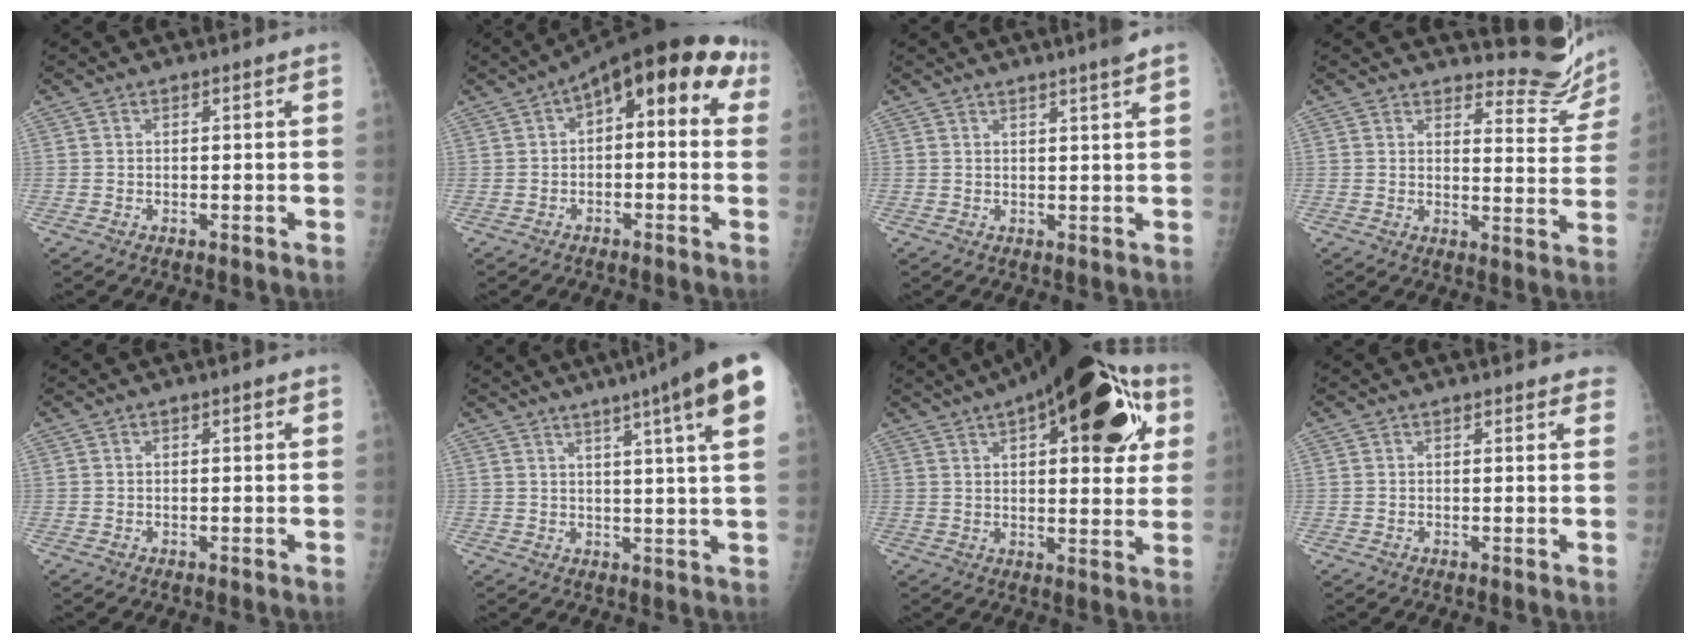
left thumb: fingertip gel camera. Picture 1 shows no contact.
{"total": 14.7, "force": [3.8, 6.8, 12.4], "torque": [-0.129, 0.044, 0.039]}
{"total": 3.5, "force": [2.5, -0.6, 2.3], "torque": [-0.028, -0.008, 0.038]}
{"total": 10.7, "force": [10.6, 1.7, 0.0], "torque": [0.031, -0.130, 0.111]}
{"total": 1.0, "force": [0.3, 0.4, 0.9], "torque": [-0.011, 0.005, 0.004]}
{"total": 15.8, "force": [8.6, 0.4, 13.3], "torque": [-0.174, -0.014, 0.093]}
{"total": 26.2, "force": [10.5, 10.3, 21.7], "torque": [-0.278, 0.015, 0.142]}
{"total": 3.1, "force": [2.8, 0.9, 1.0], "torque": [0.009, -0.006, 0.018]}